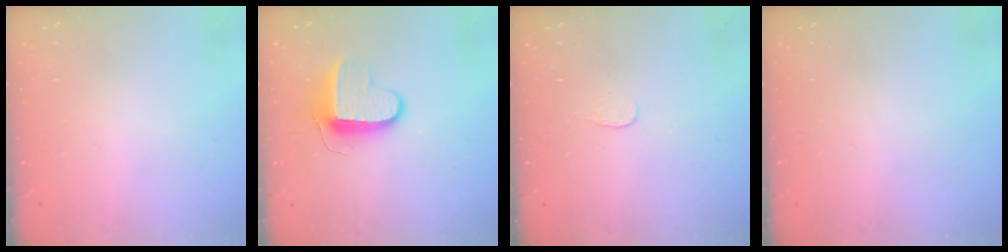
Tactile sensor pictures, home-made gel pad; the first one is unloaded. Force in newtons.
{"total": 9.6, "press": 9.6, "slide": 0.9}
{"total": 3.0, "press": 3.0, "slide": 0.2}
{"total": 0.6, "press": 0.6, "slide": 0.2}